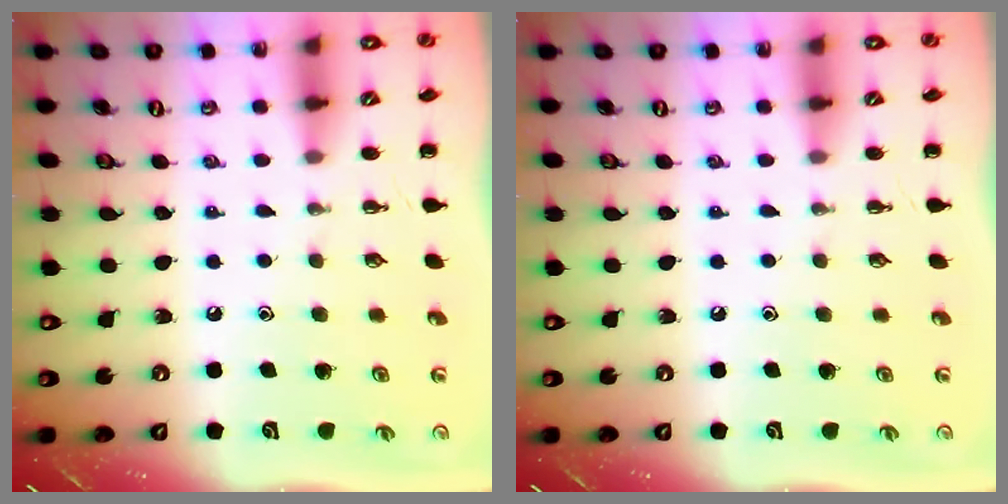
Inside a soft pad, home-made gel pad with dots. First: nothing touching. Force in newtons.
{"total": 0.0}